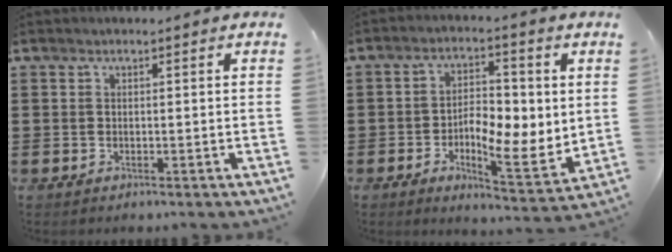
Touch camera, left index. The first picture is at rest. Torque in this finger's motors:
{"motor_torque": [1.37, 0.77, 0.70, 0.12]}